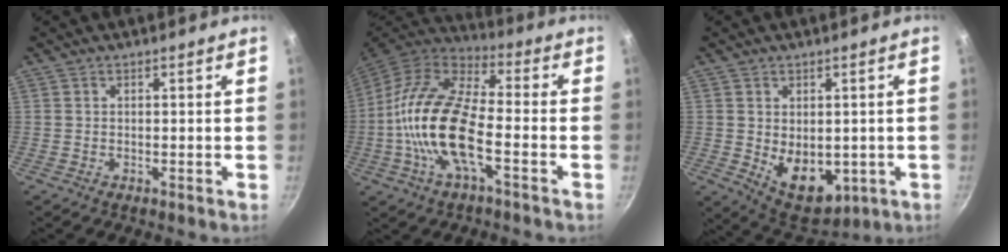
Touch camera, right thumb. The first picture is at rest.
{"total": 18.0, "force": [-4.0, 7.4, 15.9], "torque": [-0.302, 0.034, -0.093]}
{"total": 10.3, "force": [-1.0, 7.0, 7.5], "torque": [-0.086, -0.018, 0.009]}